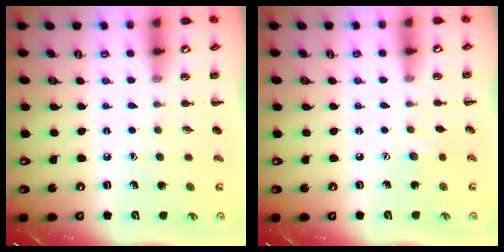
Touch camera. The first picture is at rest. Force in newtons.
{"total": 2.5, "press": 2.4, "slide": 0.6}